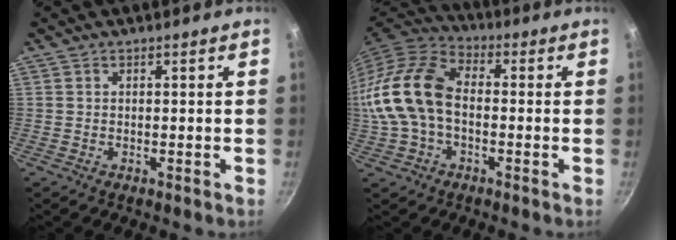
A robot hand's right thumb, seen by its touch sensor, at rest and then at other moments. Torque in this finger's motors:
{"motor_torque": [0.18, 2.62, 1.14, -0.92, 0.43]}